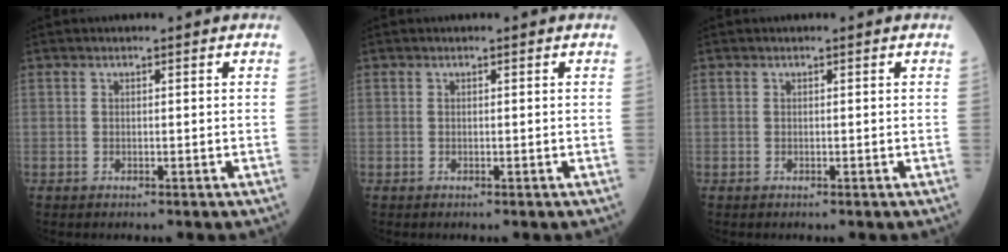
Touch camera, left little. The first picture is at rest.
{"total": 0.0}
{"total": 0.0}